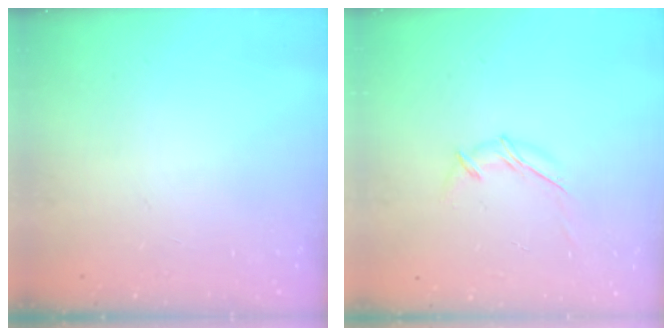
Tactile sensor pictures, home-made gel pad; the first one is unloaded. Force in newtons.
{"total": 6.0, "press": 6.0, "slide": 0.7}